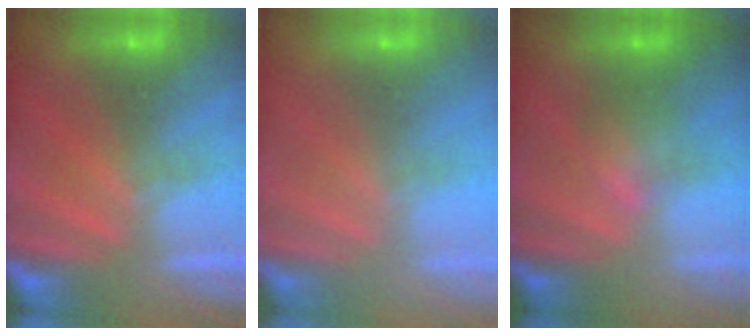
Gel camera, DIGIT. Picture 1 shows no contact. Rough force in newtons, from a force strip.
{"total": 5.6}
{"total": 2.1}